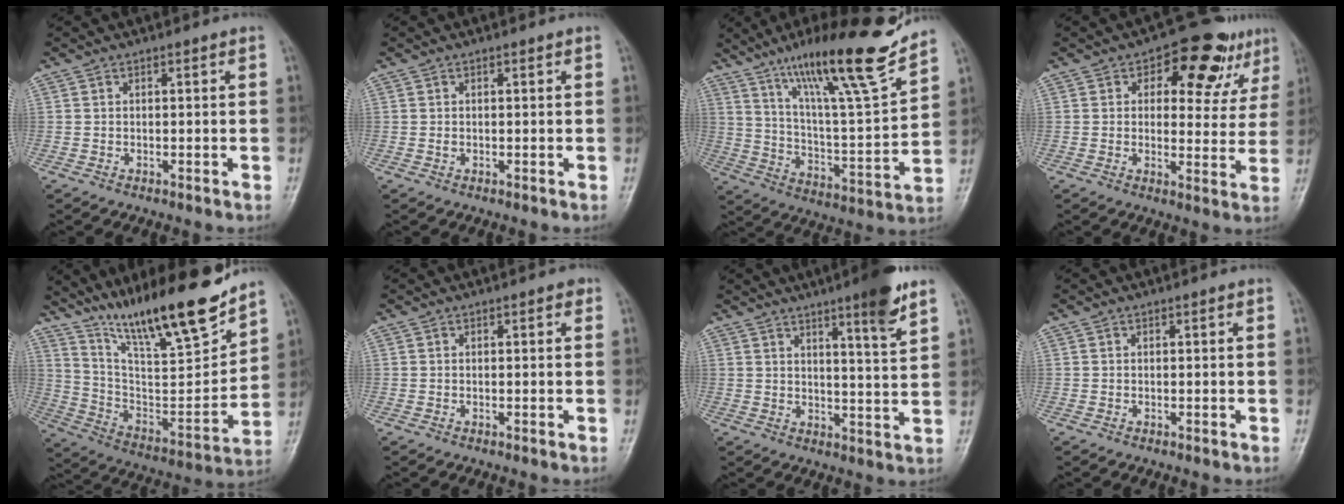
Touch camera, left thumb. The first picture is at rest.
{"total": 0.6, "force": [0.1, 0.5, 0.3], "torque": [-0.003, 0.000, 0.003]}
{"total": 21.3, "force": [15.6, 2.2, 14.4], "torque": [-0.206, -0.077, 0.266]}
{"total": 18.2, "force": [8.0, 9.7, 13.1], "torque": [-0.110, 0.002, 0.103]}
{"total": 23.3, "force": [17.4, 4.7, 14.7], "torque": [-0.214, -0.085, 0.304]}
{"total": 0.6, "force": [0.2, 0.4, 0.4], "torque": [0.001, 0.002, -0.002]}
{"total": 9.0, "force": [5.8, 0.5, 6.9], "torque": [-0.092, -0.037, 0.082]}
{"total": 0.0}